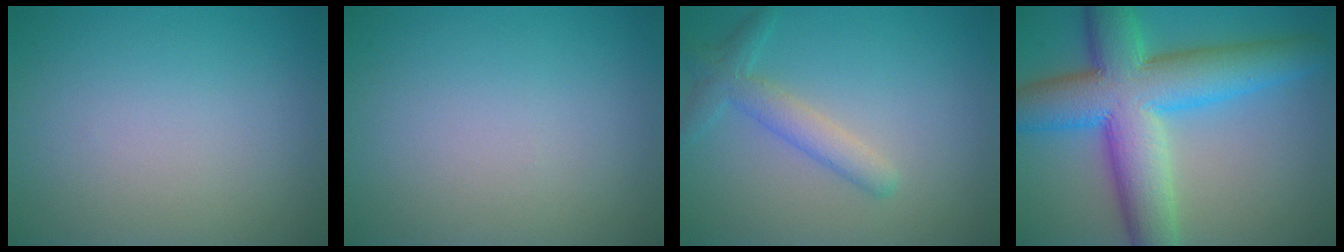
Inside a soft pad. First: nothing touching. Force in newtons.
{"total": 0.0}
{"total": 2.8, "press": 2.8, "slide": 0.1}
{"total": 11.8, "press": 11.8, "slide": 0.1}